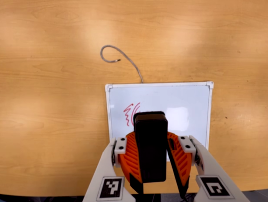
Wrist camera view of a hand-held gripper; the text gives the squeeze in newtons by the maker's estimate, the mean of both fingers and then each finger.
{"total": 10.5, "left": 10.4, "right": 10.7}